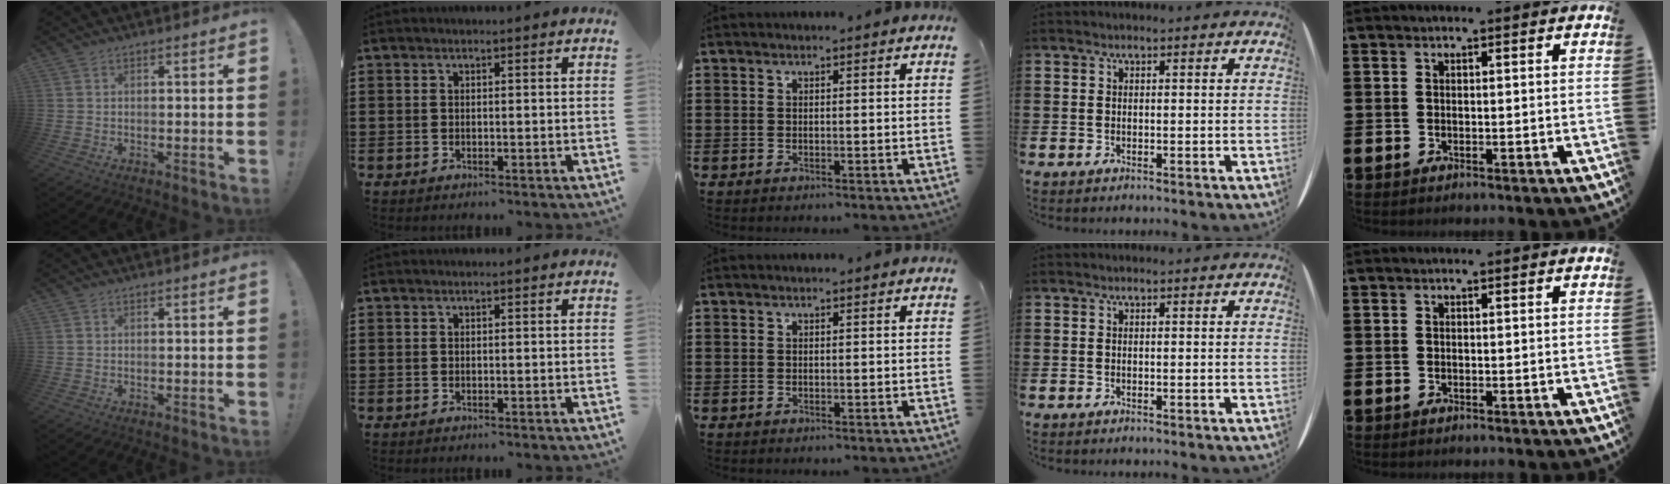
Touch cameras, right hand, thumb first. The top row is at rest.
{}